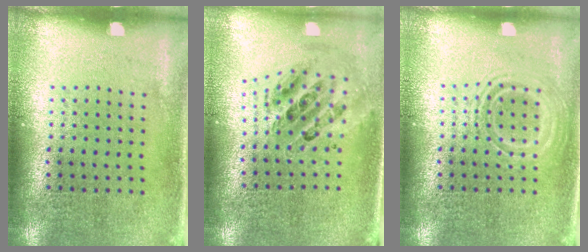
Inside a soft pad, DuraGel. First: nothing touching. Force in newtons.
{"total": 1.0, "press": 0.9, "slide": 0.3}
{"total": 2.1, "press": 2.1, "slide": 0.3}